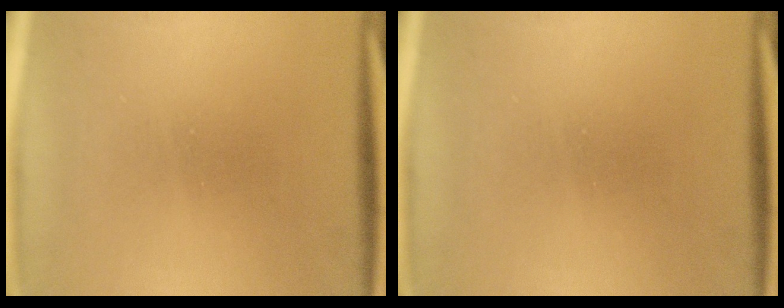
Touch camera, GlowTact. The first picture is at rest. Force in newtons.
{"total": 0.0}